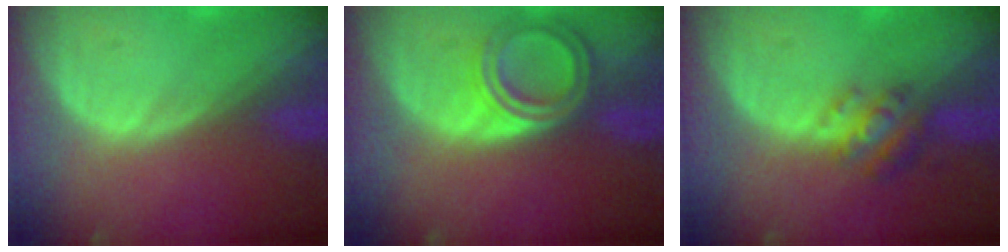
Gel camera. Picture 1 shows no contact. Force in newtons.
{"total": 6.4, "press": 5.7, "slide": 2.8}
{"total": 4.8, "press": 4.5, "slide": 1.6}